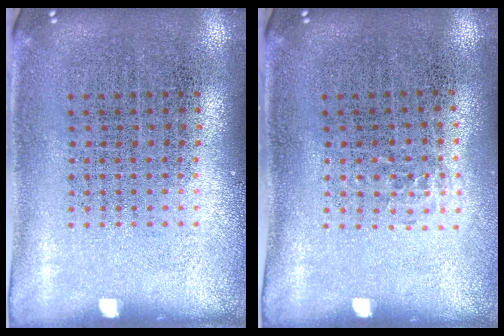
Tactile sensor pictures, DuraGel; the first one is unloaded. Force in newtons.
{"total": 0.6, "press": 0.4, "slide": 0.3}